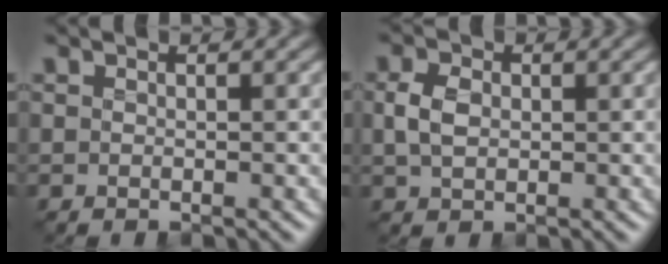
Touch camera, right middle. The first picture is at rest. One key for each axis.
{"total": 2.5, "fx": 0.1, "fy": 1.9, "fz": 1.6, "tx": -0.043, "ty": 0.000, "tz": 0.002}